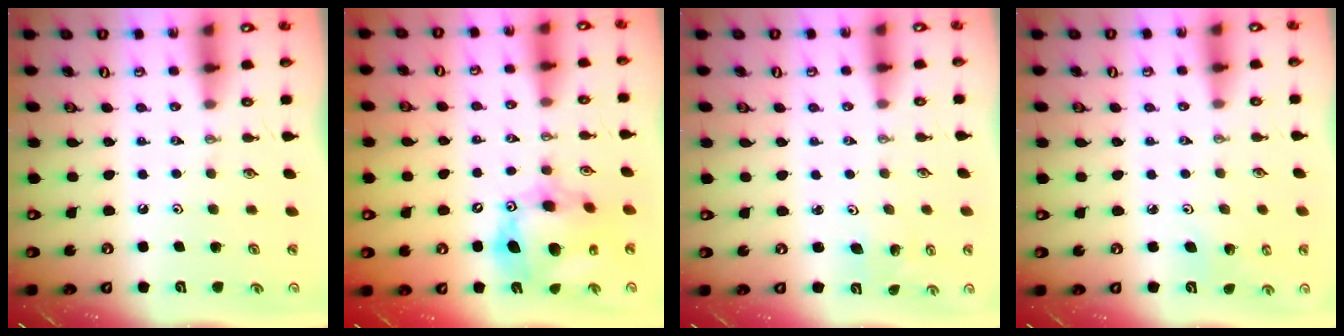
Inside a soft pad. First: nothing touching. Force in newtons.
{"total": 15.0, "press": 14.9, "slide": 1.3}
{"total": 1.9, "press": 1.9, "slide": 0.2}
{"total": 3.6, "press": 3.3, "slide": 1.4}